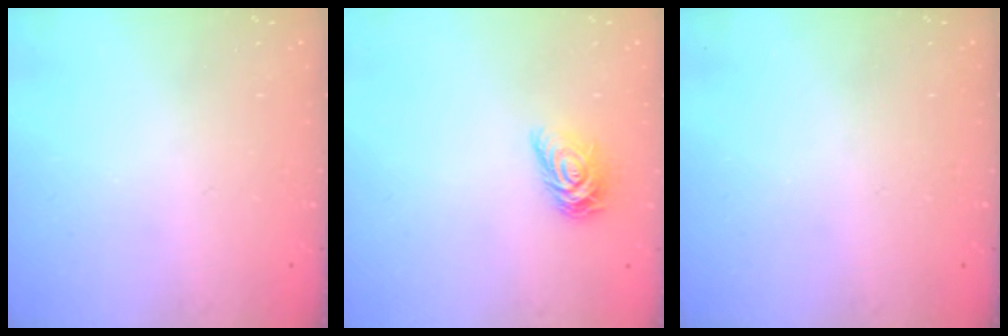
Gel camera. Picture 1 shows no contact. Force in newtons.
{"total": 7.1, "press": 7.1, "slide": 0.2}
{"total": 0.0}